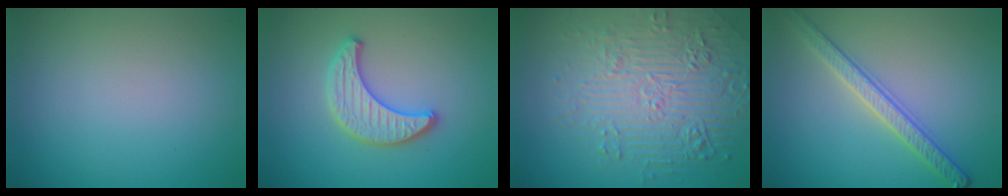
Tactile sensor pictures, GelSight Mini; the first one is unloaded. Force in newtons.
{"total": 3.3, "press": 3.3, "slide": 0.2}
{"total": 7.0, "press": 5.3, "slide": 4.6}
{"total": 3.2, "press": 3.1, "slide": 0.5}